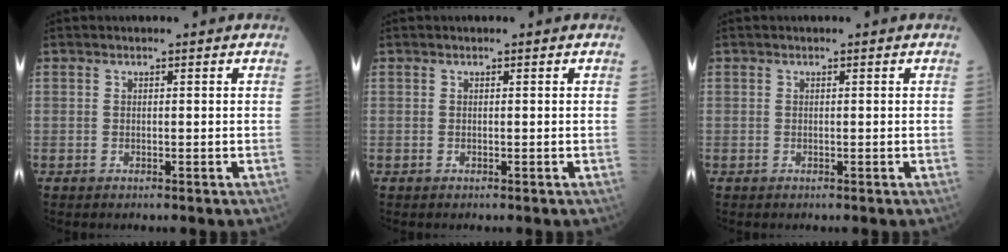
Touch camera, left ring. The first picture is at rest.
{"total": 0.0}
{"total": 0.0}